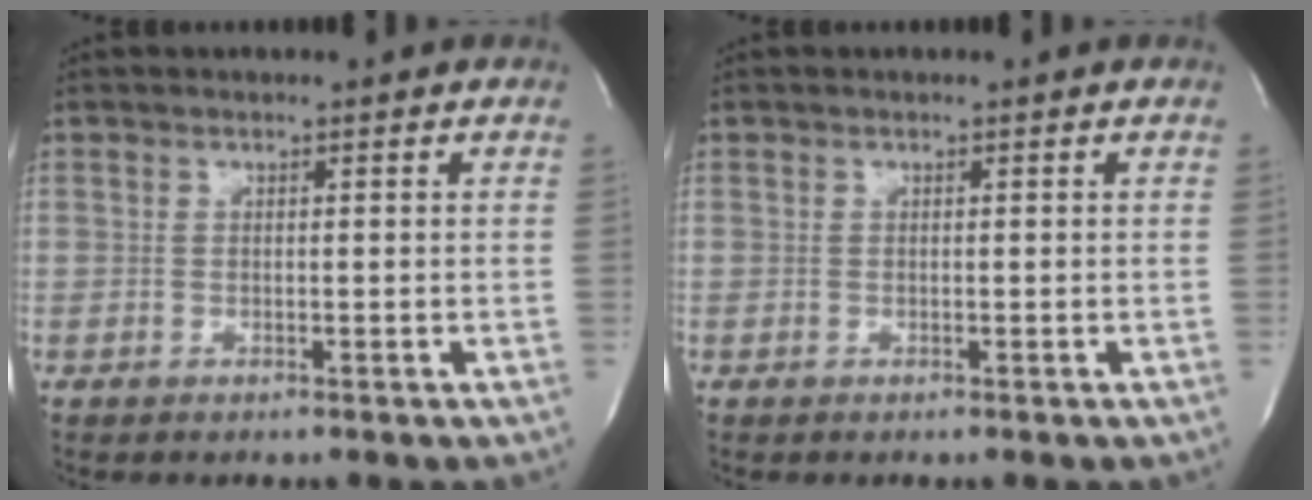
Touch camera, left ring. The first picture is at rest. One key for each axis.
{"total": 0.0}